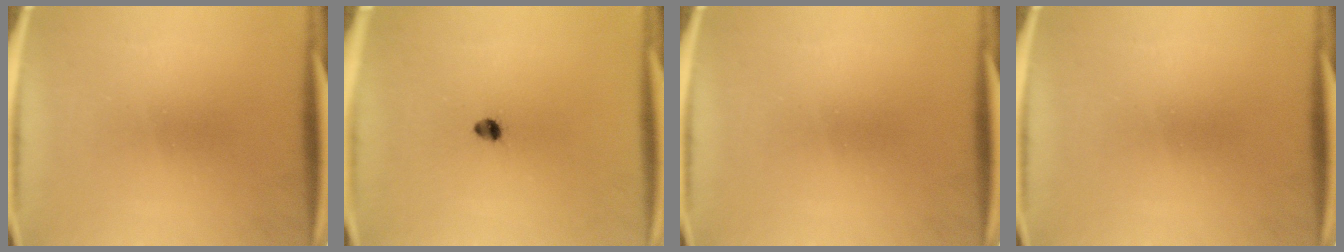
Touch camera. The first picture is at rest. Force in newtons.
{"total": 2.0}
{"total": 0.0}
{"total": 0.0}